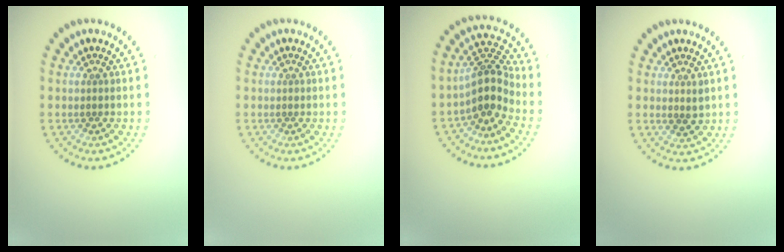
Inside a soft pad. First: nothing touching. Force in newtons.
{"total": 0.0}
{"total": 3.7, "press": 2.8, "slide": 2.4}
{"total": 1.1, "press": 1.0, "slide": 0.4}